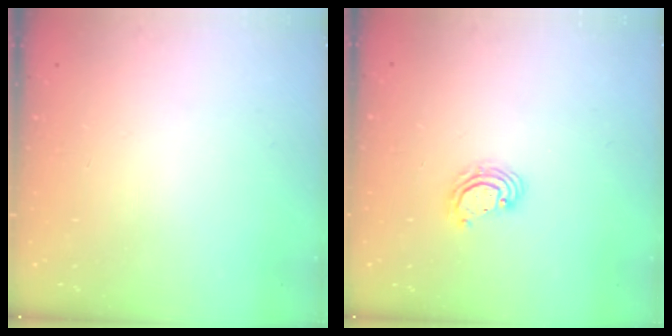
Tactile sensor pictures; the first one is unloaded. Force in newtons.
{"total": 4.3, "press": 4.3, "slide": 0.2}